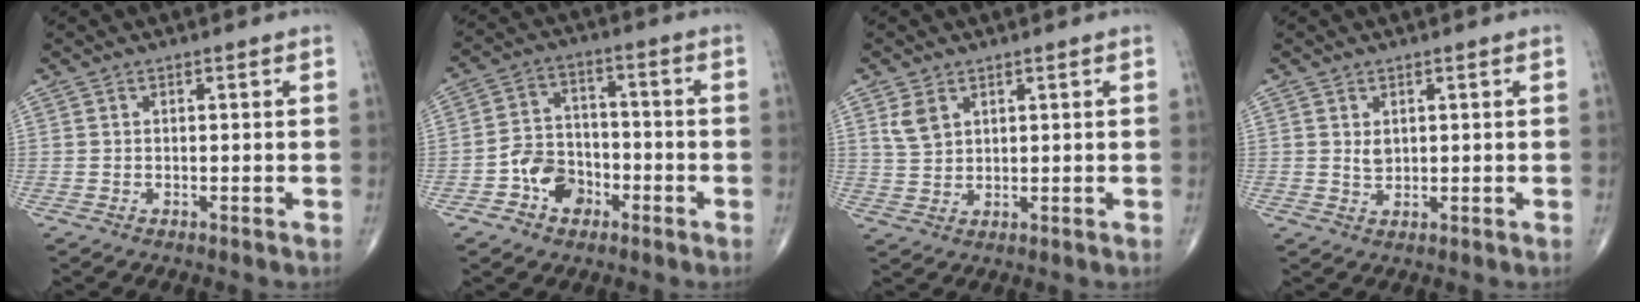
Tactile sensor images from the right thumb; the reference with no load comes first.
{"total": 8.4, "force": [-3.7, 6.3, 4.1], "torque": [-0.041, 0.035, -0.069]}
{"total": 3.9, "force": [2.0, 2.5, 2.1], "torque": [-0.038, -0.007, 0.048]}
{"total": 1.8, "force": [0.6, 1.2, 1.1], "torque": [-0.014, -0.006, 0.014]}